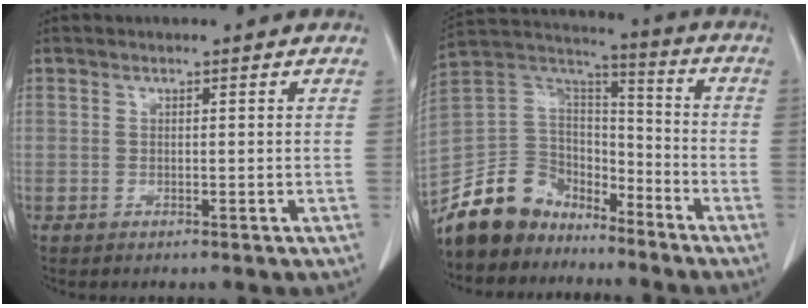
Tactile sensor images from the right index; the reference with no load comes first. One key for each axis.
{"total": 14.9, "fx": -11.9, "fy": 8.1, "fz": 3.8, "tx": -0.083, "ty": 0.050, "tz": -0.223}